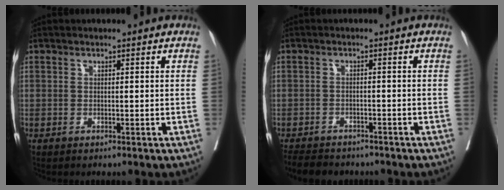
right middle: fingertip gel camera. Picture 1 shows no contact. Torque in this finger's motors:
{"motor_torque": [0.04, -0.03, 0.03, 0.02]}